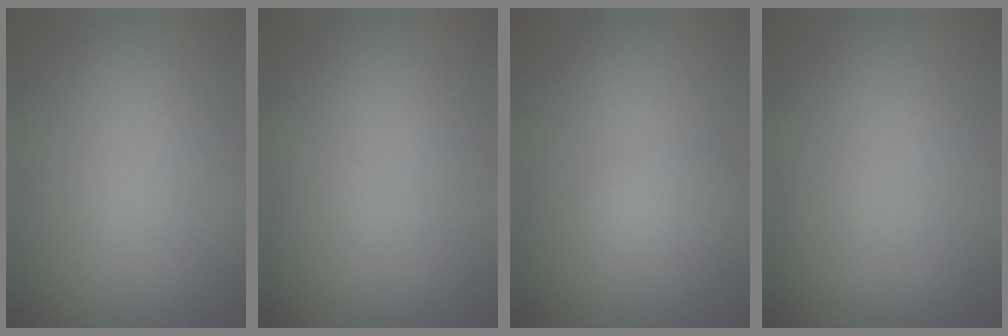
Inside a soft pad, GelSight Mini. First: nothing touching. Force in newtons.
{"total": 0.0}
{"total": 1.6, "press": 1.6, "slide": 0.0}
{"total": 0.0}